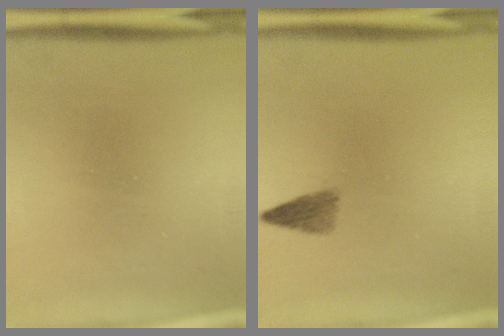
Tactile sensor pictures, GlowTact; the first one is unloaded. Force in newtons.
{"total": 2.2}